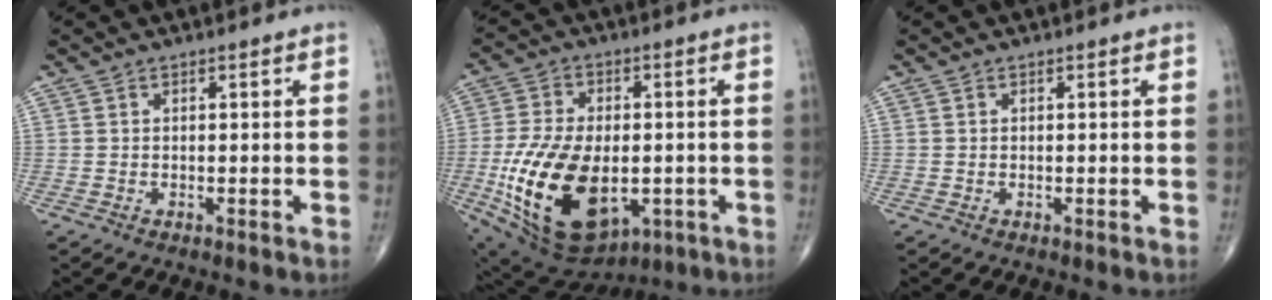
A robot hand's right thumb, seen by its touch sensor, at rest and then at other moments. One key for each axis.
{"total": 22.7, "fx": -4.9, "fy": 13.2, "fz": 17.9, "tx": -0.336, "ty": -0.008, "tz": -0.056}
{"total": 0.0}